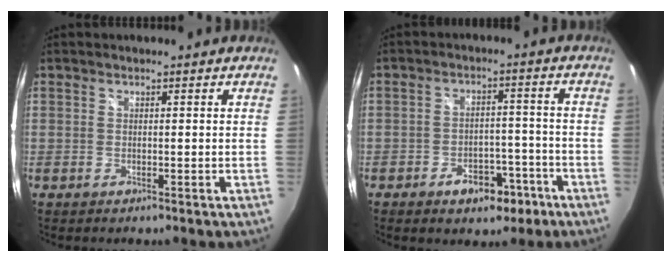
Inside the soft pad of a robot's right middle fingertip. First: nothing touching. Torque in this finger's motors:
{"motor_torque": [0.83, -0.35, 0.06, 0.04]}